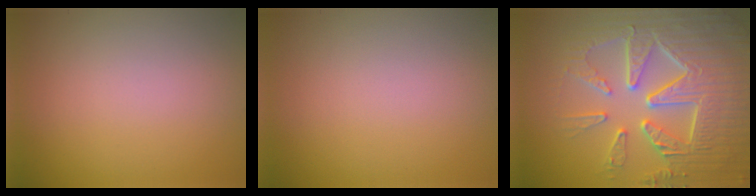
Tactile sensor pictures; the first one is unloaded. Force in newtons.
{"total": 0.0}
{"total": 9.8, "press": 6.6, "slide": 7.3}